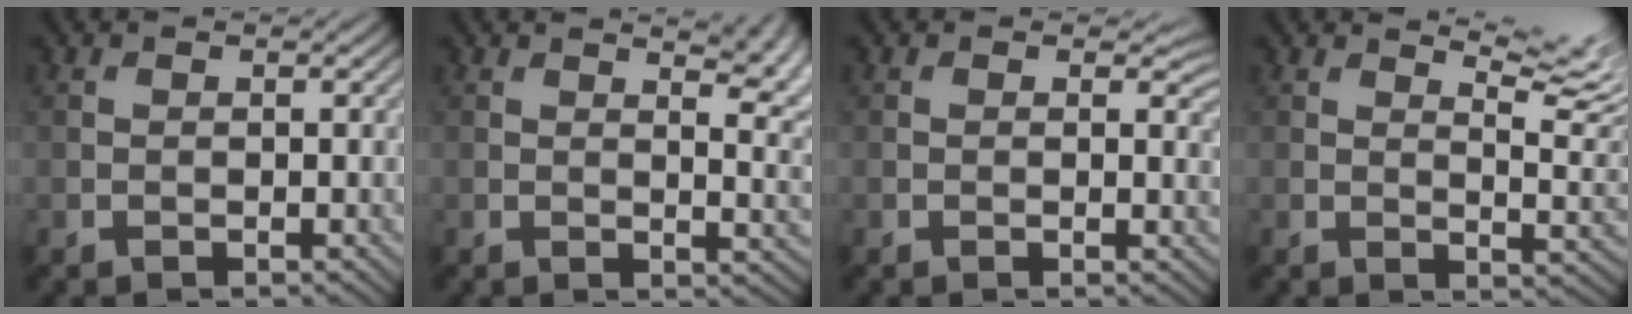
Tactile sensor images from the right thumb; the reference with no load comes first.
{"total": 7.8, "force": [4.7, 2.7, 5.6], "torque": [-0.064, 0.017, 0.058]}
{"total": 1.9, "force": [0.7, 1.0, 1.5], "torque": [-0.020, -0.007, 0.008]}
{"total": 8.2, "force": [6.2, 1.6, 5.1], "torque": [-0.085, 0.008, 0.089]}